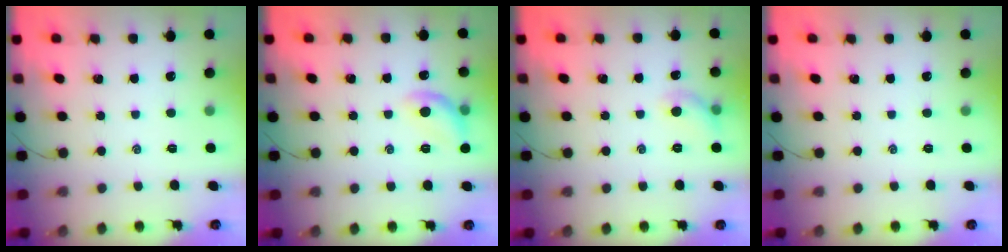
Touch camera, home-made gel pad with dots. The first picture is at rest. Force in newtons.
{"total": 9.6, "press": 9.6, "slide": 0.7}
{"total": 5.6, "press": 5.5, "slide": 1.0}
{"total": 0.0}